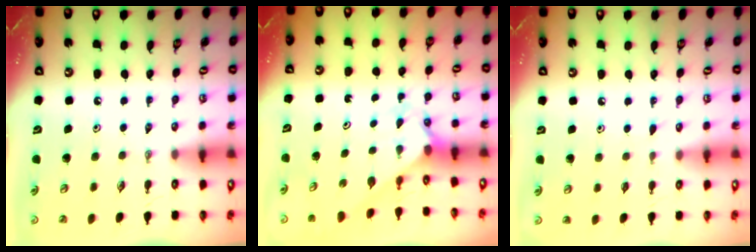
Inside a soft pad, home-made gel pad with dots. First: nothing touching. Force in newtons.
{"total": 2.0, "press": 2.0, "slide": 0.2}
{"total": 4.5, "press": 4.5, "slide": 0.5}